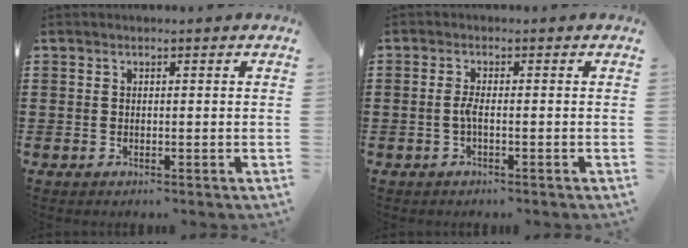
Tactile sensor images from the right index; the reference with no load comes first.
{"total": 2.0, "force": [-0.6, 0.1, 1.9], "torque": [-0.045, -0.004, -0.014]}